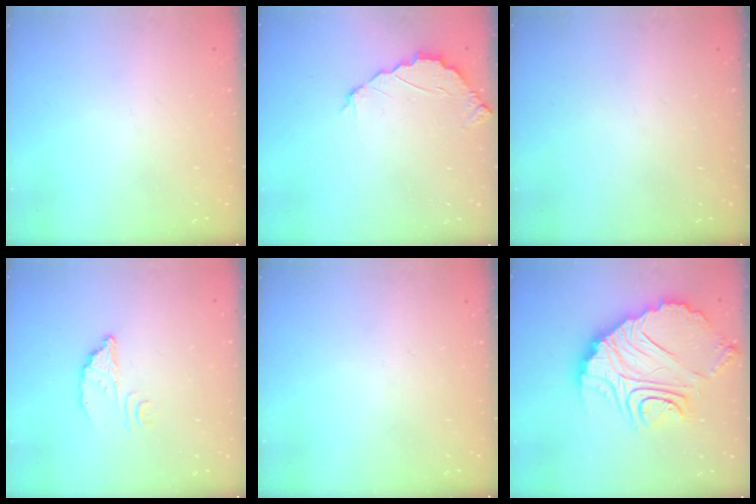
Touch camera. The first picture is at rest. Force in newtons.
{"total": 2.2, "press": 2.2, "slide": 0.2}
{"total": 0.0}
{"total": 3.5, "press": 3.5, "slide": 0.2}
{"total": 0.0}
{"total": 20.8, "press": 20.8, "slide": 1.7}